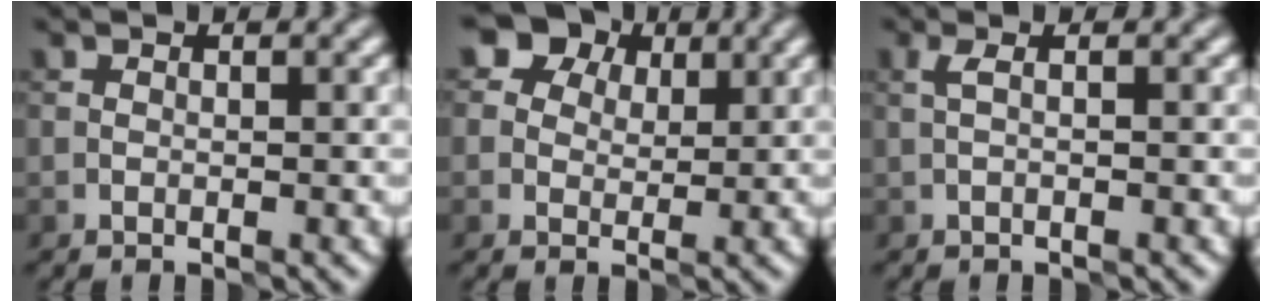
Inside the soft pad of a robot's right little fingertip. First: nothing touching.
{"total": 7.1, "force": [3.5, 5.3, 3.2], "torque": [-0.038, 0.028, 0.032]}
{"total": 0.7, "force": [0.1, 0.0, 0.7], "torque": [-0.014, 0.003, 0.004]}